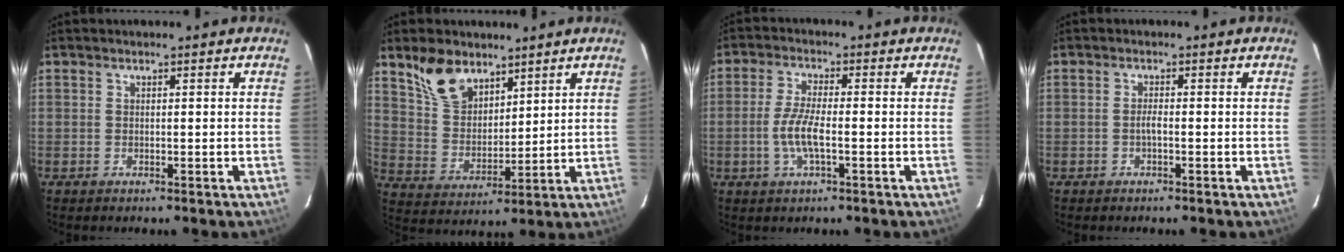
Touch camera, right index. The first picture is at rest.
{"total": 10.3, "force": [7.3, 5.6, 4.6], "torque": [-0.090, 0.019, 0.151]}
{"total": 6.3, "force": [-1.7, 1.4, 6.0], "torque": [-0.125, -0.002, -0.034]}
{"total": 1.2, "force": [-0.5, 0.1, 1.1], "torque": [-0.023, 0.002, -0.012]}